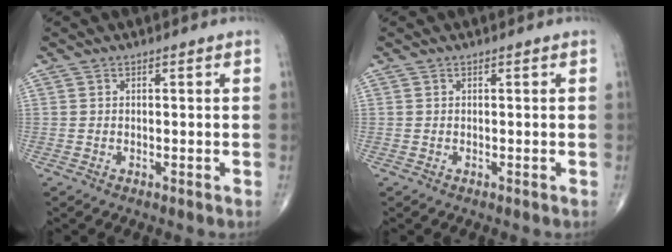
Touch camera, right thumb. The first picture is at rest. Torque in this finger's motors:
{"motor_torque": [0.00, 0.00, 0.00, 0.00, 0.02]}